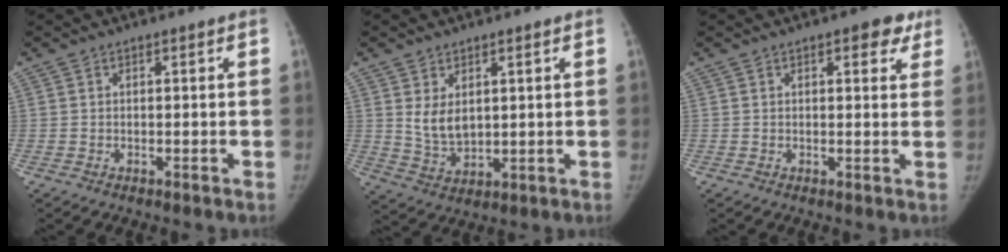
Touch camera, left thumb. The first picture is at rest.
{"total": 5.9, "force": [1.9, 3.8, 4.1], "torque": [-0.062, -0.022, 0.048]}
{"total": 4.8, "force": [2.7, 2.2, 3.3], "torque": [-0.016, -0.007, 0.025]}